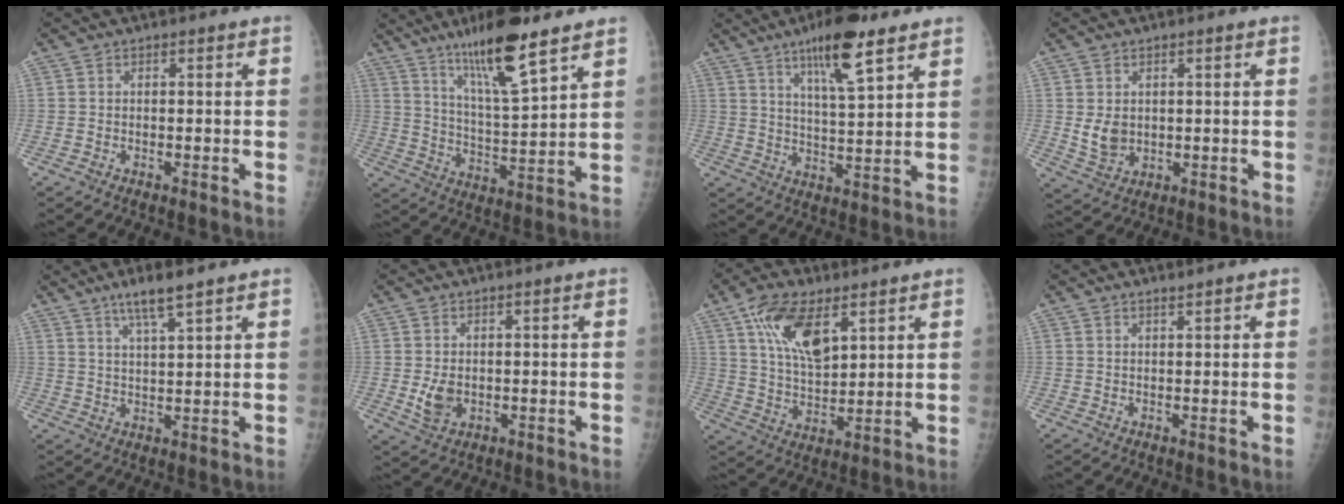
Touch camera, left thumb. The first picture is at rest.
{"total": 14.3, "force": [9.7, 2.0, 10.4], "torque": [-0.177, -0.059, 0.175]}
{"total": 12.1, "force": [7.5, 2.4, 9.2], "torque": [-0.143, -0.039, 0.123]}
{"total": 4.5, "force": [0.7, 3.4, 2.8], "torque": [-0.038, -0.013, 0.026]}
{"total": 6.4, "force": [4.5, 0.5, 4.5], "torque": [-0.087, -0.024, 0.086]}
{"total": 4.0, "force": [-0.3, 2.9, 2.8], "torque": [-0.044, -0.007, 0.004]}
{"total": 12.7, "force": [6.4, 5.9, 9.2], "torque": [-0.151, -0.023, 0.125]}
{"total": 0.9, "force": [0.8, -0.1, 0.4], "torque": [-0.006, -0.007, 0.017]}